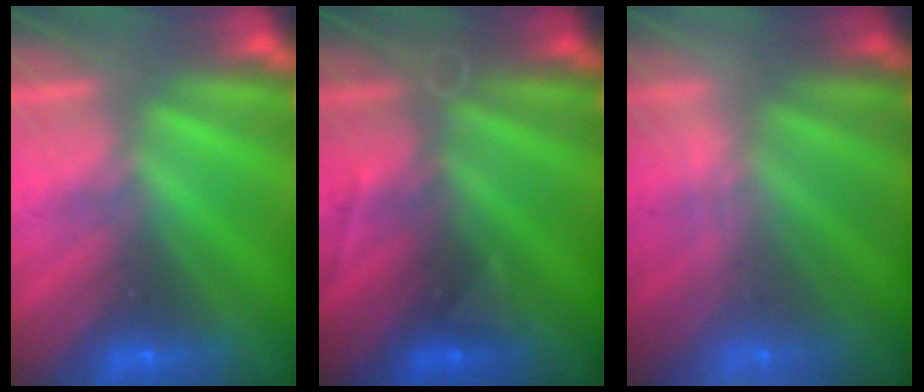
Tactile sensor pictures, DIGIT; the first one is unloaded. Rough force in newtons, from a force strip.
{"total": 2.8}
{"total": 1.9}